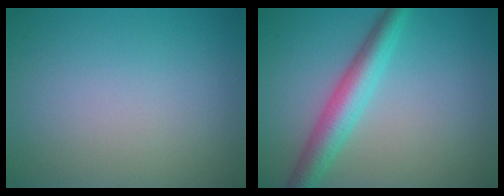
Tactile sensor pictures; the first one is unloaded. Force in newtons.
{"total": 4.4, "press": 4.4, "slide": 0.1}